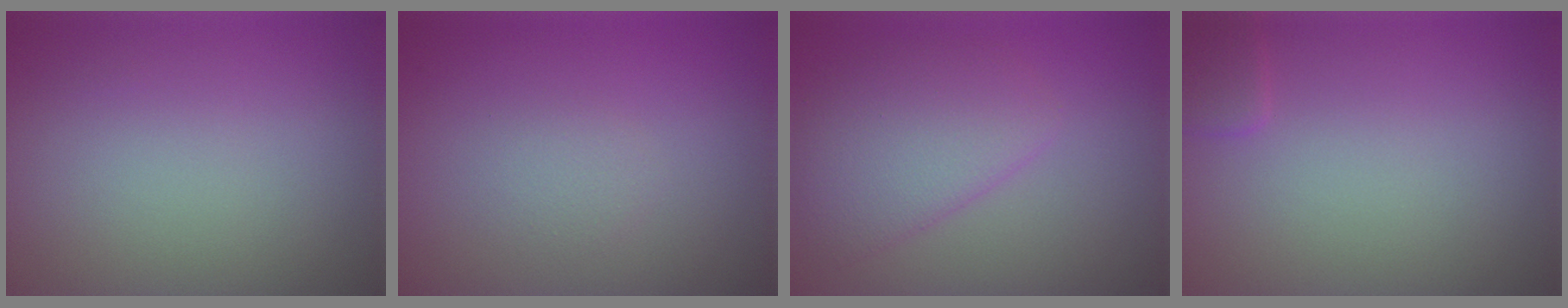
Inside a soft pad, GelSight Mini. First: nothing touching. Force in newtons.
{"total": 1.1, "press": 1.1, "slide": 0.0}
{"total": 4.0, "press": 4.0, "slide": 0.2}
{"total": 1.3, "press": 1.3, "slide": 0.2}